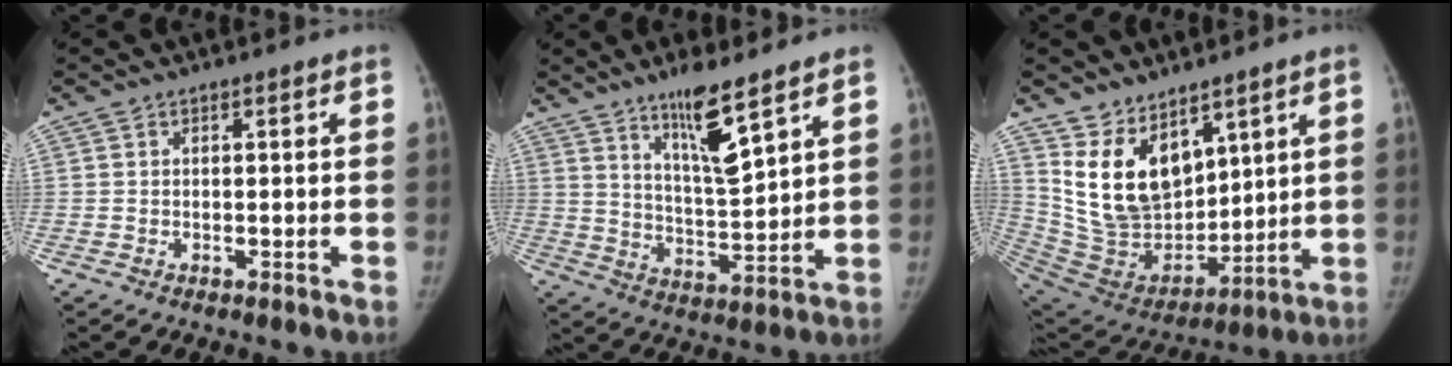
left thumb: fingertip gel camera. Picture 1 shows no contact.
{"total": 10.4, "force": [6.9, 1.7, 7.6], "torque": [-0.128, -0.054, 0.129]}
{"total": 15.8, "force": [8.8, 9.6, 9.0], "torque": [-0.120, -0.061, 0.200]}